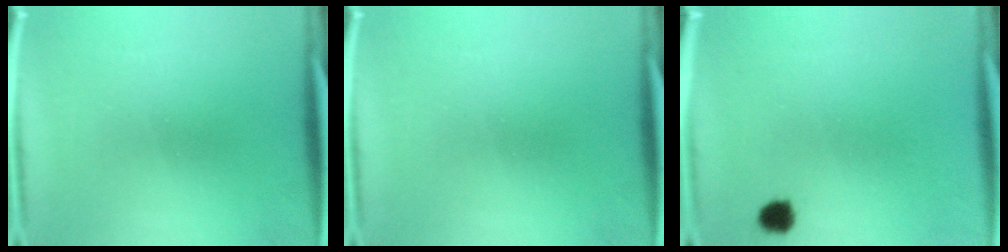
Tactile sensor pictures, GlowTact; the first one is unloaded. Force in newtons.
{"total": 0.0}
{"total": 2.4}